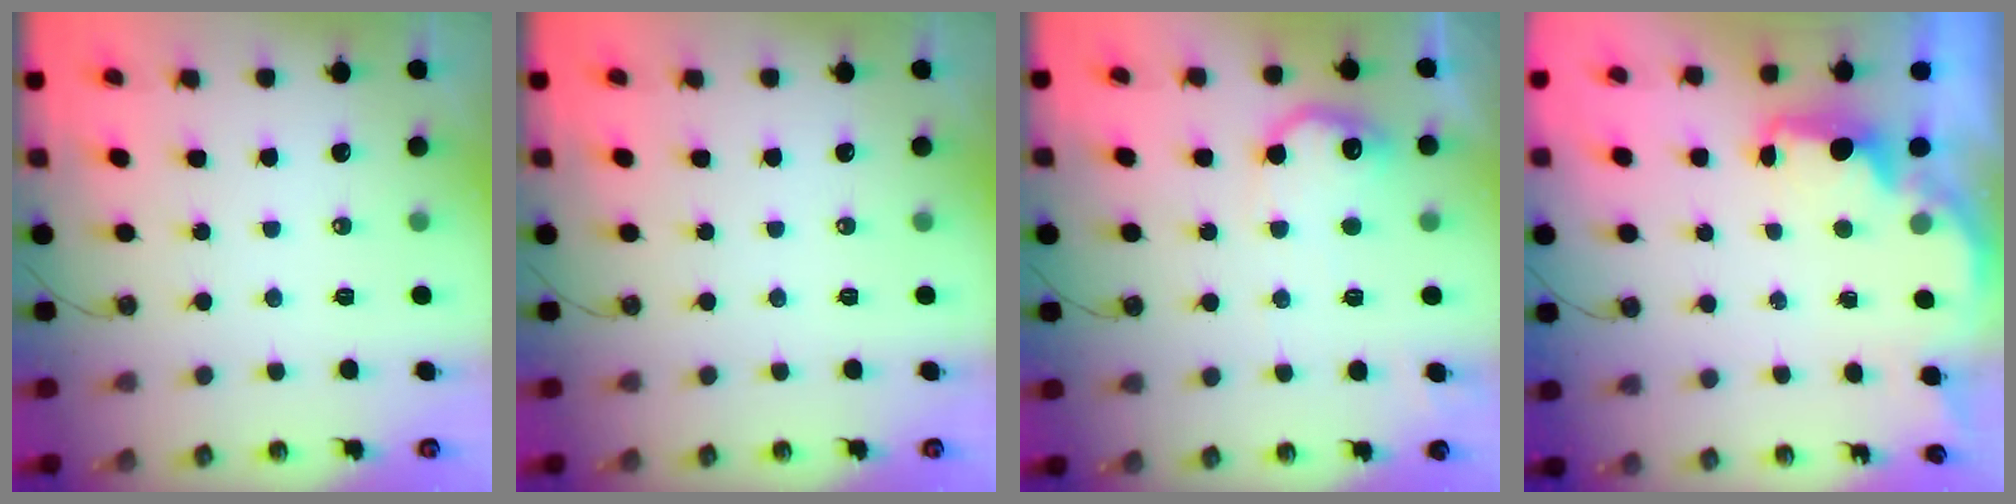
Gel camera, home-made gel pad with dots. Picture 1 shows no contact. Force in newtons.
{"total": 0.0}
{"total": 11.7, "press": 11.7, "slide": 0.4}
{"total": 2.5, "press": 2.3, "slide": 0.8}